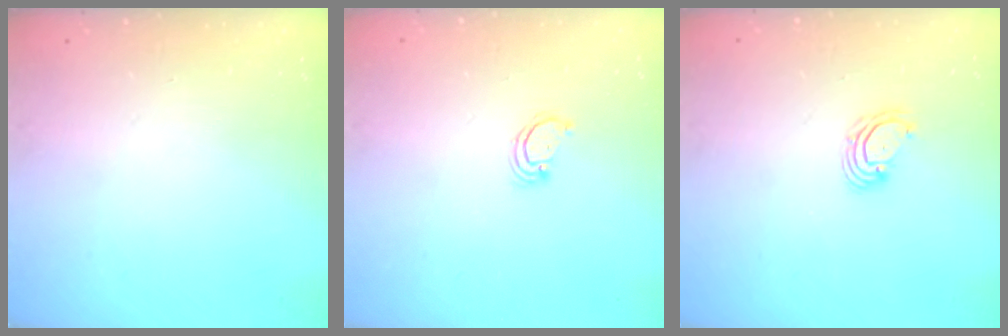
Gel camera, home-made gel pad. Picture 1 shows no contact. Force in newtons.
{"total": 1.7, "press": 1.7, "slide": 0.1}
{"total": 3.4, "press": 3.4, "slide": 0.0}